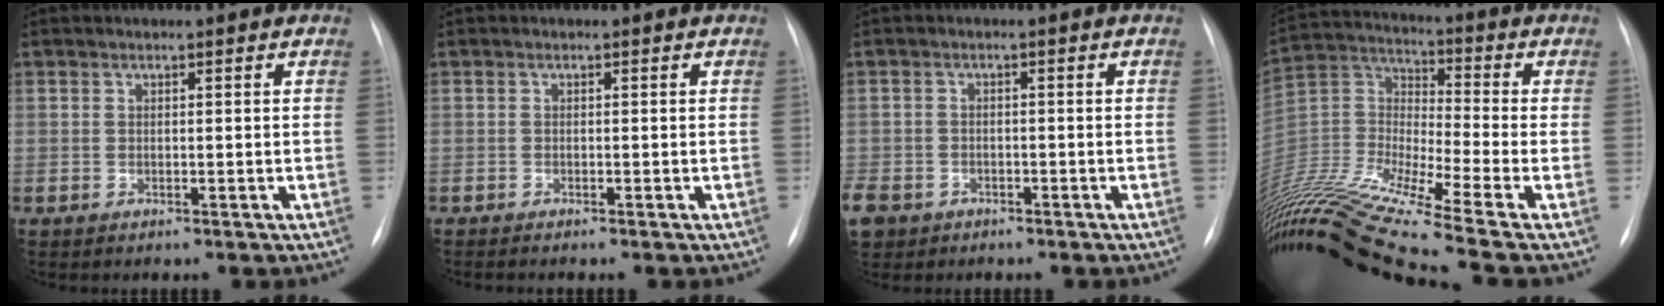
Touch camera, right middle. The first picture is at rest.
{"total": 0.9, "force": [-0.7, -0.1, 0.5], "torque": [-0.010, -0.004, -0.008]}
{"total": 8.7, "force": [-4.7, 6.8, 2.8], "torque": [-0.094, -0.003, -0.073]}
{"total": 23.9, "force": [-19.2, -1.1, 14.2], "torque": [-0.321, -0.019, -0.355]}